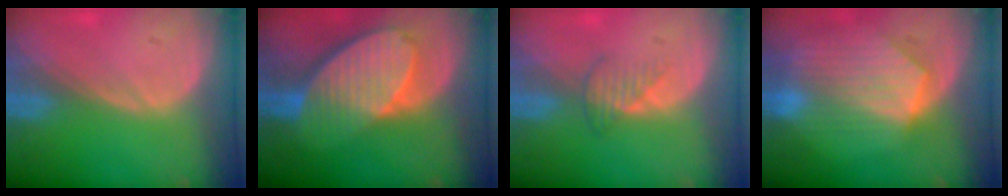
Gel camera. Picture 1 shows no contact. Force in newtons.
{"total": 10.3, "press": 9.0, "slide": 5.1}
{"total": 2.5, "press": 2.5, "slide": 0.2}
{"total": 9.5, "press": 8.4, "slide": 4.6}